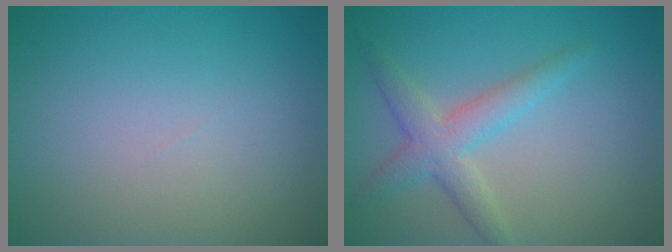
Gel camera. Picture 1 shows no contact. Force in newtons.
{"total": 3.5, "press": 3.5, "slide": 0.1}